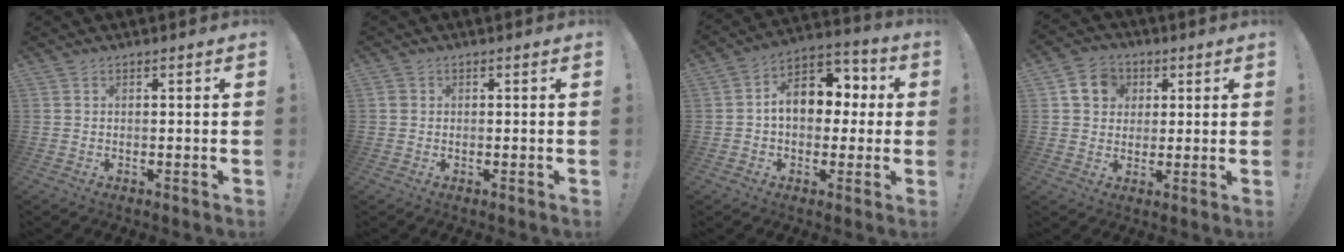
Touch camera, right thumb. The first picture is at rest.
{"total": 1.3, "force": [0.5, 1.2, 0.2], "torque": [-0.003, 0.004, 0.009]}
{"total": 12.6, "force": [1.3, 9.4, 8.3], "torque": [-0.123, 0.014, 0.033]}
{"total": 9.3, "force": [3.2, 8.1, 3.4], "torque": [-0.052, -0.006, 0.066]}